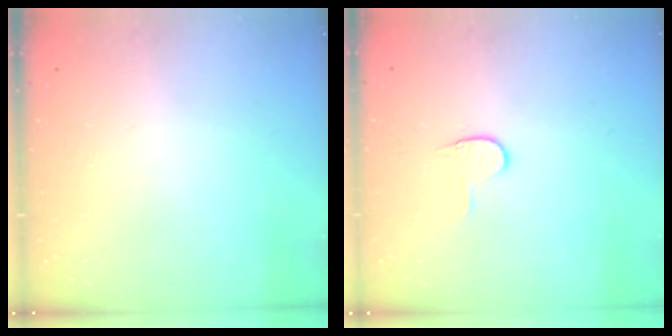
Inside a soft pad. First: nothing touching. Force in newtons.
{"total": 3.8, "press": 3.8, "slide": 0.4}